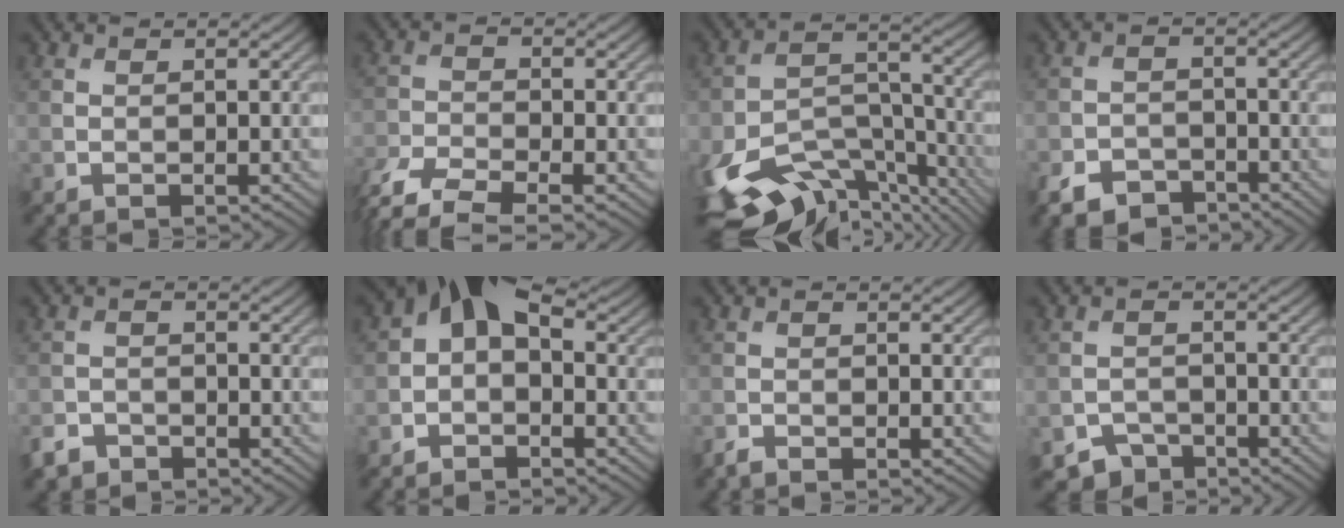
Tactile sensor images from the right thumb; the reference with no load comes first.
{"total": 5.3, "force": [-4.1, 1.8, 2.9], "torque": [-0.075, -0.013, -0.088]}
{"total": 14.8, "force": [-10.1, 7.3, 8.1], "torque": [-0.189, -0.041, -0.150]}
{"total": 5.0, "force": [-4.0, 2.5, 1.7], "torque": [-0.034, -0.005, -0.077]}
{"total": 2.7, "force": [-2.3, 1.3, 0.5], "torque": [-0.011, -0.001, -0.052]}
{"total": 5.5, "force": [0.1, 3.7, 4.0], "torque": [-0.069, 0.013, -0.015]}
{"total": 1.2, "force": [-1.1, 0.2, 0.2], "torque": [-0.009, 0.000, -0.025]}
{"total": 3.2, "force": [-2.7, 1.6, 0.4], "torque": [-0.002, 0.001, -0.051]}